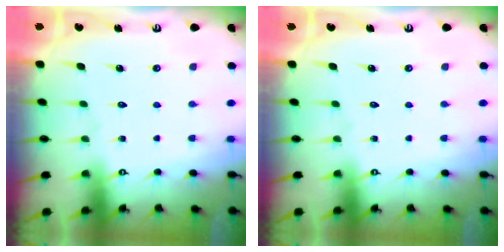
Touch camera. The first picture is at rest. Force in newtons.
{"total": 0.0}